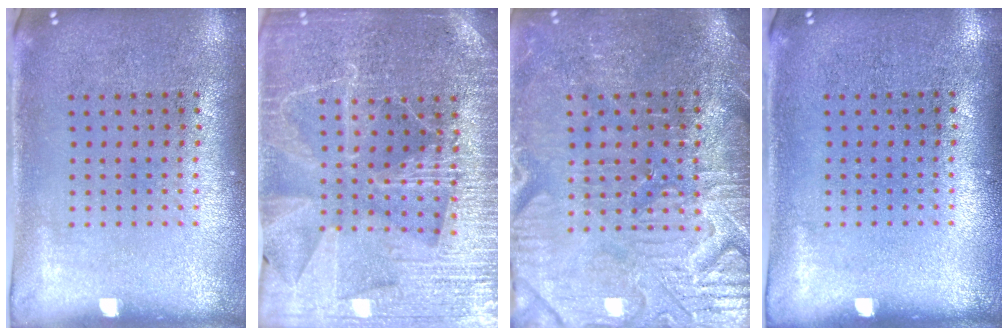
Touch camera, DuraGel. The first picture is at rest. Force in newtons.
{"total": 4.1, "press": 3.9, "slide": 1.3}
{"total": 4.0, "press": 3.8, "slide": 1.2}
{"total": 0.0}